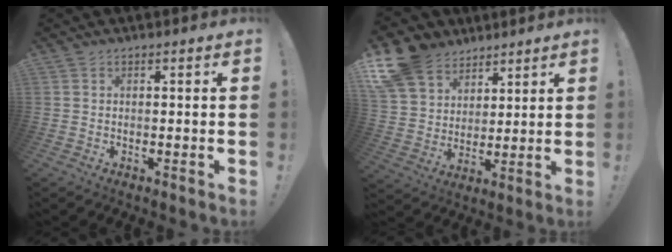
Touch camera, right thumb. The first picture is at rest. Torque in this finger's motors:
{"motor_torque": [-0.56, 1.58, 0.07, 1.27, 0.29]}